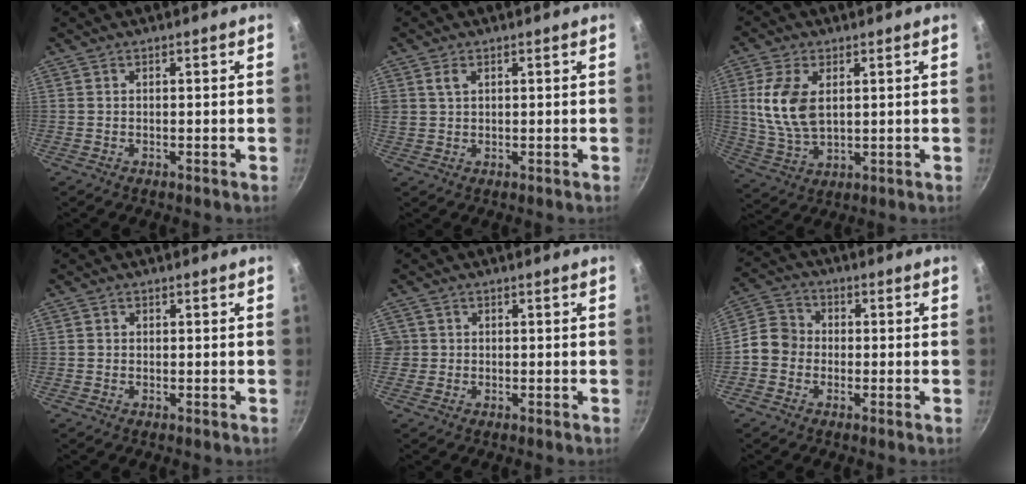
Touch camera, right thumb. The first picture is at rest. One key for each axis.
{"total": 2.4, "fx": 1.1, "fy": 1.6, "fz": 1.5, "tx": -0.024, "ty": -0.003, "tz": 0.022}
{"total": 10.7, "fx": 2.3, "fy": 6.2, "fz": 8.4, "tx": -0.167, "ty": -0.015, "tz": 0.049}
{"total": 0.7, "fx": 0.0, "fy": 0.7, "fz": 0.2, "tx": 0.001, "ty": 0.001, "tz": -0.002}
{"total": 1.9, "fx": -0.1, "fy": 1.9, "fz": 0.2, "tx": 0.009, "ty": 0.007, "tz": -0.003}
{"total": 6.6, "fx": -1.3, "fy": 5.8, "fz": 2.9, "tx": -0.028, "ty": 0.018, "tz": -0.047}